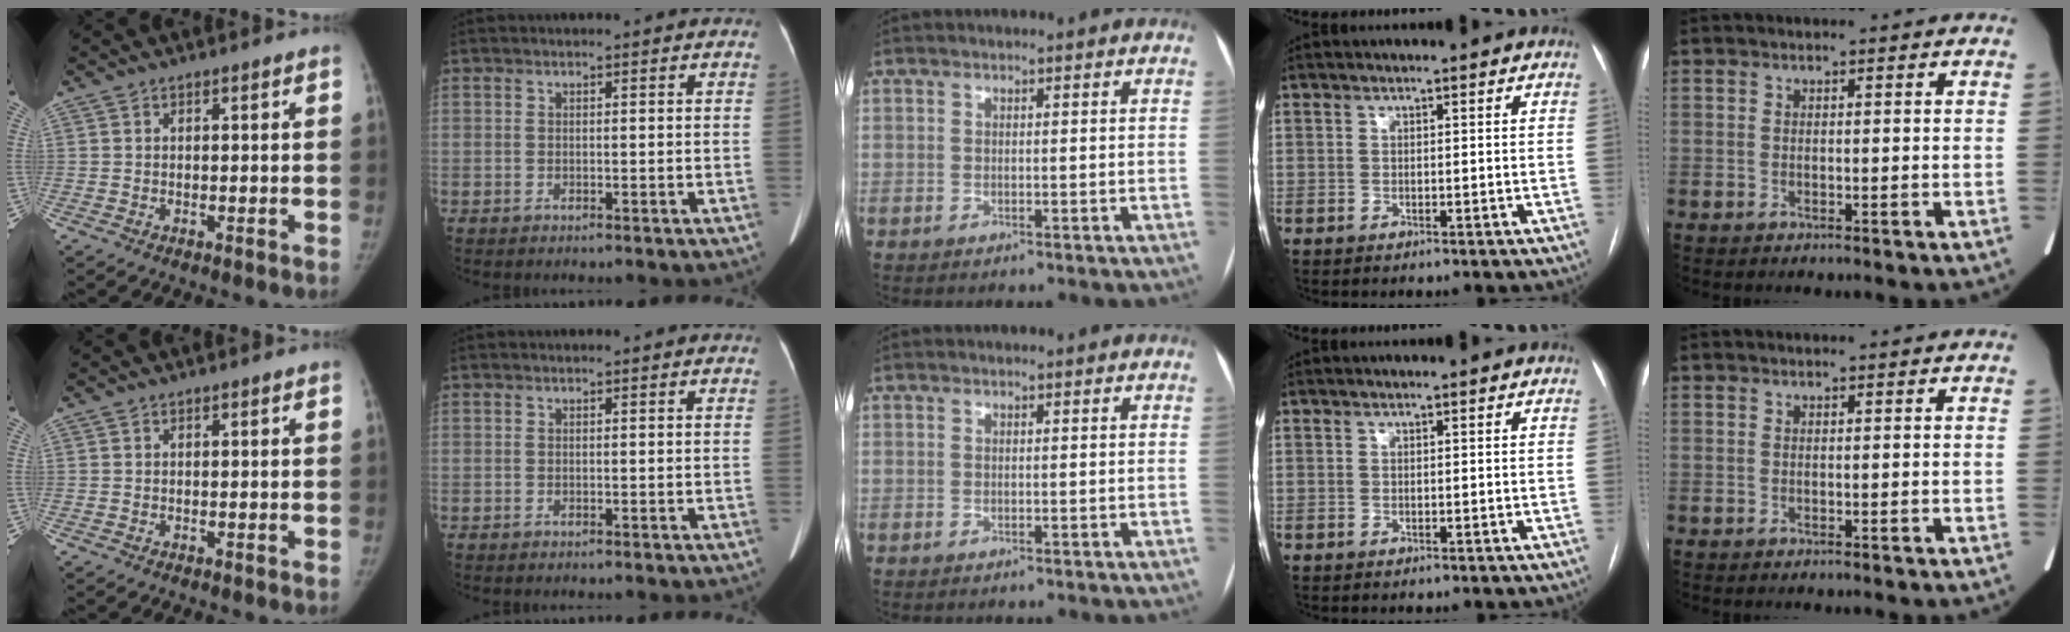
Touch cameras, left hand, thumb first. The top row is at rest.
{}